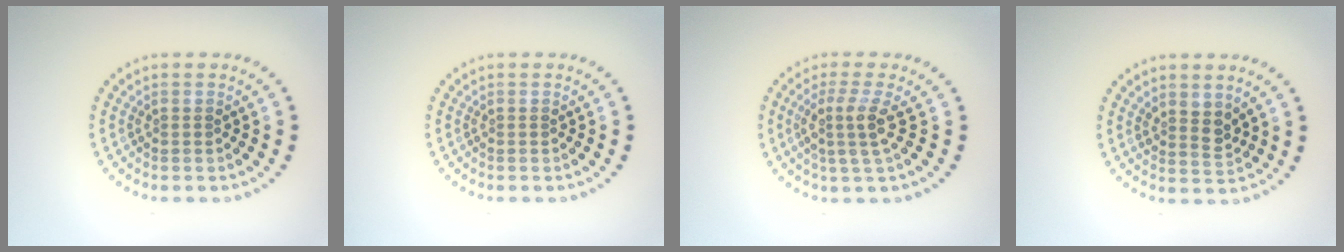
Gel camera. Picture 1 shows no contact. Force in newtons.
{"total": 0.0}
{"total": 2.8, "press": 2.1, "slide": 1.9}
{"total": 1.9, "press": 1.6, "slide": 1.0}